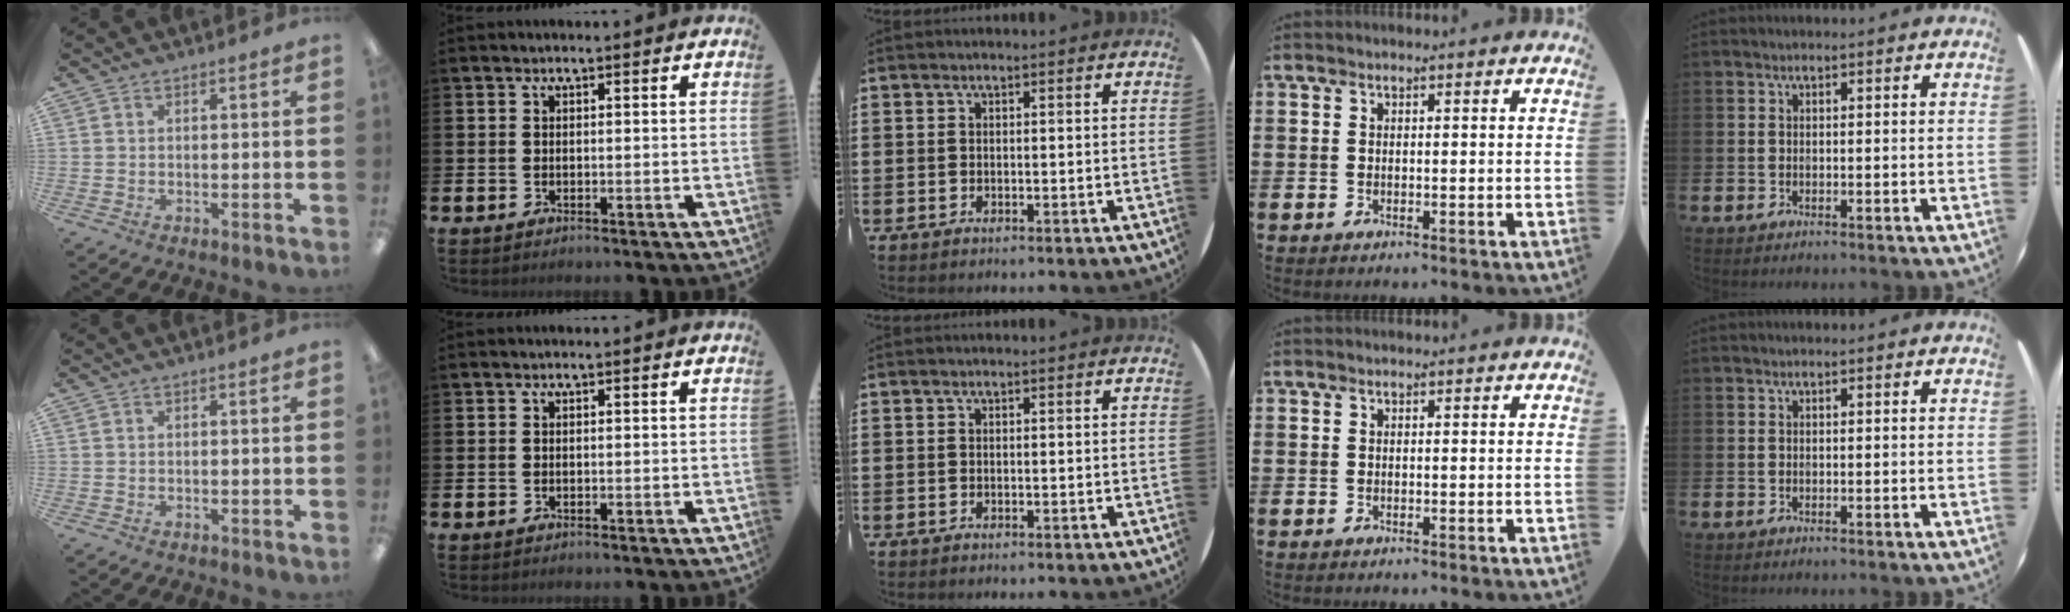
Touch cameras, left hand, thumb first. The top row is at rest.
{}